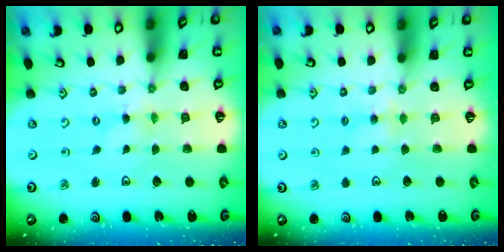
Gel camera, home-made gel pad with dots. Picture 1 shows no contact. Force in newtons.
{"total": 3.0, "press": 3.0, "slide": 0.6}